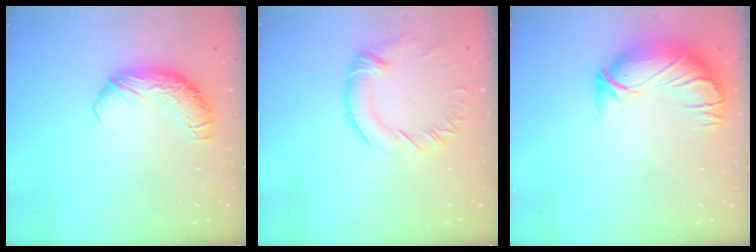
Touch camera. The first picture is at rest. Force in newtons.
{"total": 1.1, "press": 0.3, "slide": 1.0}
{"total": 2.9, "press": 0.3, "slide": 2.9}